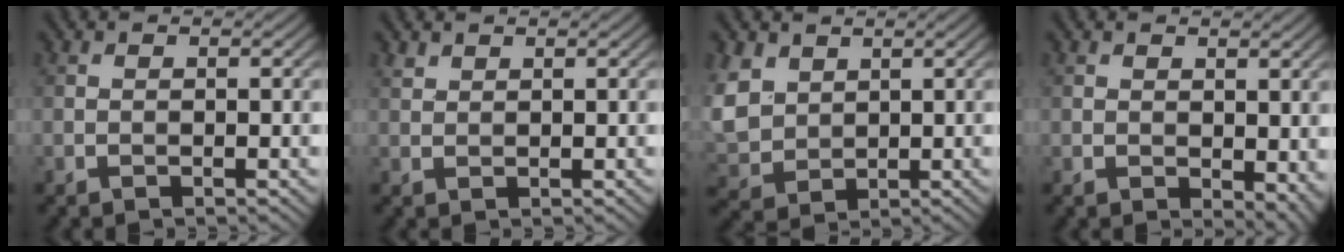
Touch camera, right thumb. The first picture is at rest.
{"total": 1.1, "force": [1.0, 0.4, 0.3], "torque": [-0.012, 0.002, 0.026]}
{"total": 7.3, "force": [3.0, 5.3, 3.9], "torque": [-0.138, 0.005, 0.067]}
{"total": 4.2, "force": [0.4, 2.7, 3.2], "torque": [-0.053, -0.014, 0.018]}